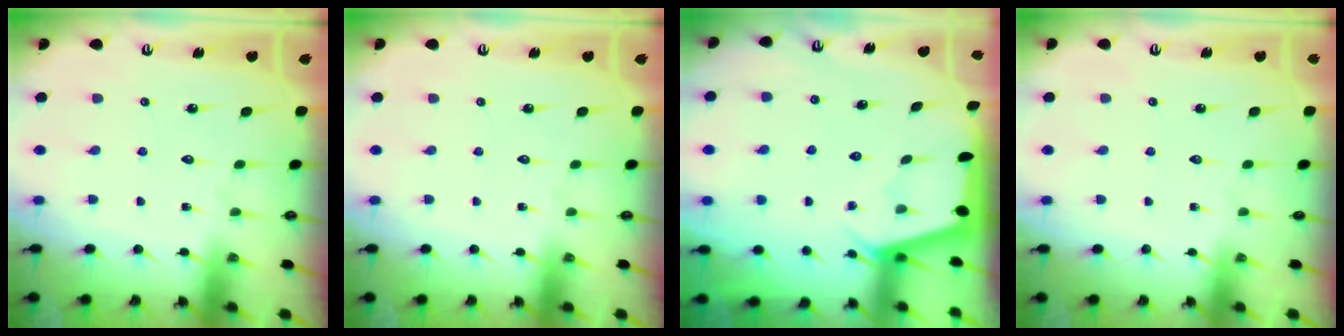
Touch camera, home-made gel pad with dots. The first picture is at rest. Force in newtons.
{"total": 0.0}
{"total": 2.2, "press": 2.2, "slide": 0.3}
{"total": 0.0}